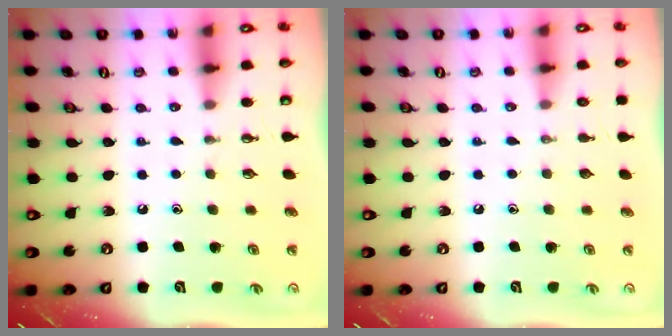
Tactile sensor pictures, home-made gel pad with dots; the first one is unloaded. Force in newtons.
{"total": 0.0}